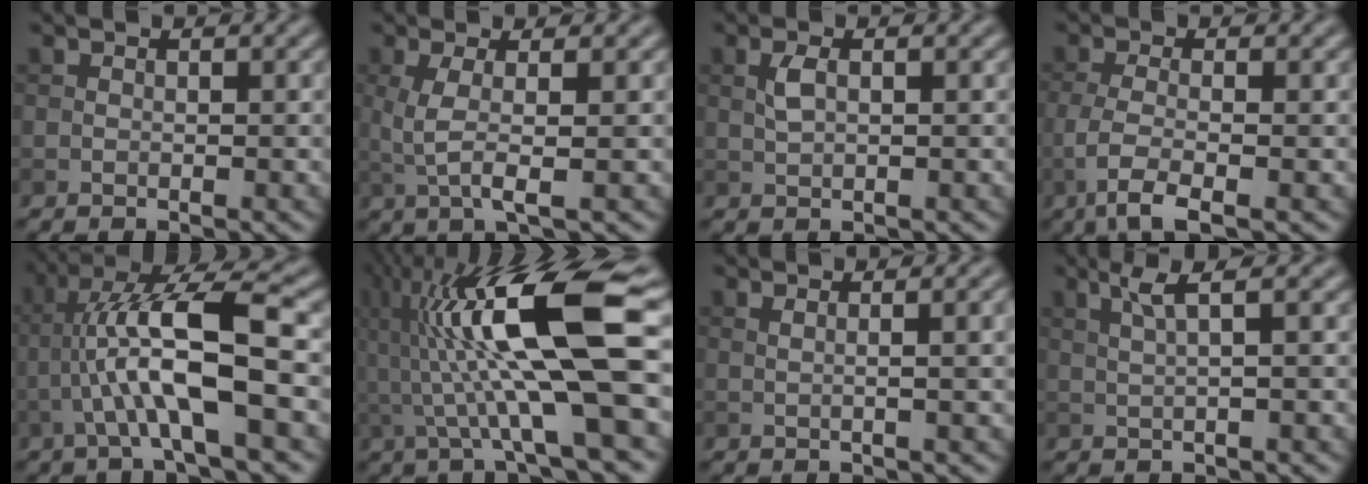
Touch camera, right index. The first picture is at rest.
{"total": 3.2, "force": [0.0, 0.7, 3.2], "torque": [-0.070, -0.003, 0.001]}
{"total": 1.6, "force": [0.4, 0.7, 1.4], "torque": [-0.033, 0.002, 0.009]}
{"total": 3.8, "force": [-1.9, 0.9, 3.2], "torque": [-0.067, -0.004, -0.045]}
{"total": 8.9, "force": [-1.4, 1.6, 8.6], "torque": [-0.150, 0.024, -0.025]}
{"total": 13.5, "force": [1.7, 2.8, 13.1], "torque": [-0.228, 0.022, 0.033]}
{"total": 5.4, "force": [1.4, 2.4, 4.6], "torque": [-0.028, 0.032, -0.010]}
{"total": 2.7, "force": [1.2, 0.4, 2.4], "torque": [-0.045, 0.004, 0.024]}